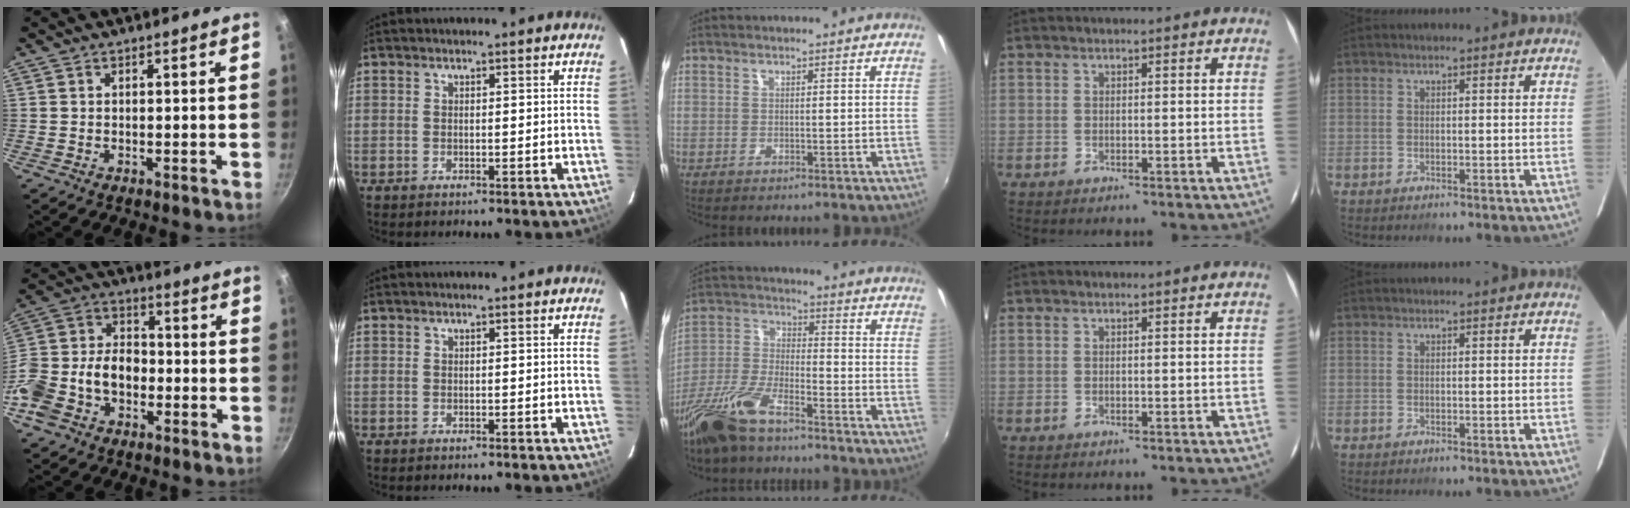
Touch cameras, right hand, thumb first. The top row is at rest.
{"thumb": {"total": 16.5, "force": [-4.7, 11.6, 10.8], "torque": [-0.189, 0.053, -0.096]}, "middle": {"total": 13.1, "force": [-9.3, 4.2, 8.1], "torque": [-0.185, -0.011, -0.189]}}